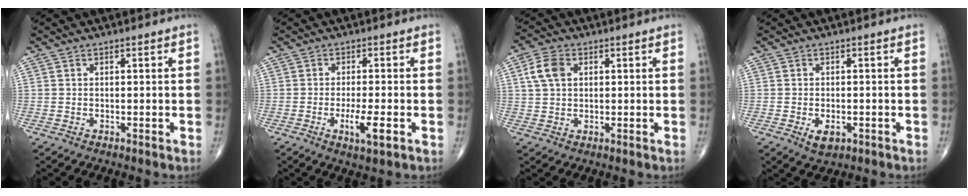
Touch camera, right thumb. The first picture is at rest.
{"total": 5.2, "force": [-1.7, 1.1, 4.8], "torque": [-0.087, -0.007, -0.029]}
{"total": 5.6, "force": [1.6, 3.8, 3.8], "torque": [-0.075, 0.007, 0.028]}
{"total": 3.4, "force": [-1.2, 2.0, 2.5], "torque": [-0.035, -0.001, -0.012]}